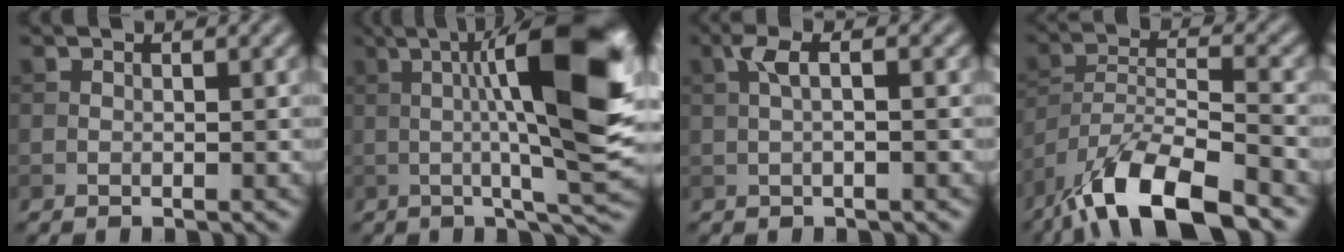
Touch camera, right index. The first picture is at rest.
{"total": 14.2, "force": [1.8, 2.7, 13.8], "torque": [-0.188, 0.009, 0.027]}
{"total": 2.3, "force": [0.3, 0.5, 2.2], "torque": [-0.045, 0.008, 0.005]}
{"total": 11.1, "force": [-8.3, 3.0, 6.8], "torque": [-0.110, 0.006, -0.158]}